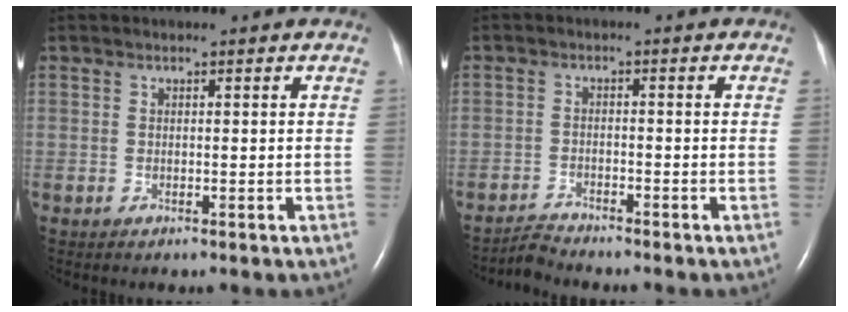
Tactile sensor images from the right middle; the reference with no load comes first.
{"total": 2.5, "force": [-2.4, -0.5, -0.5], "torque": [0.010, -0.019, -0.046]}